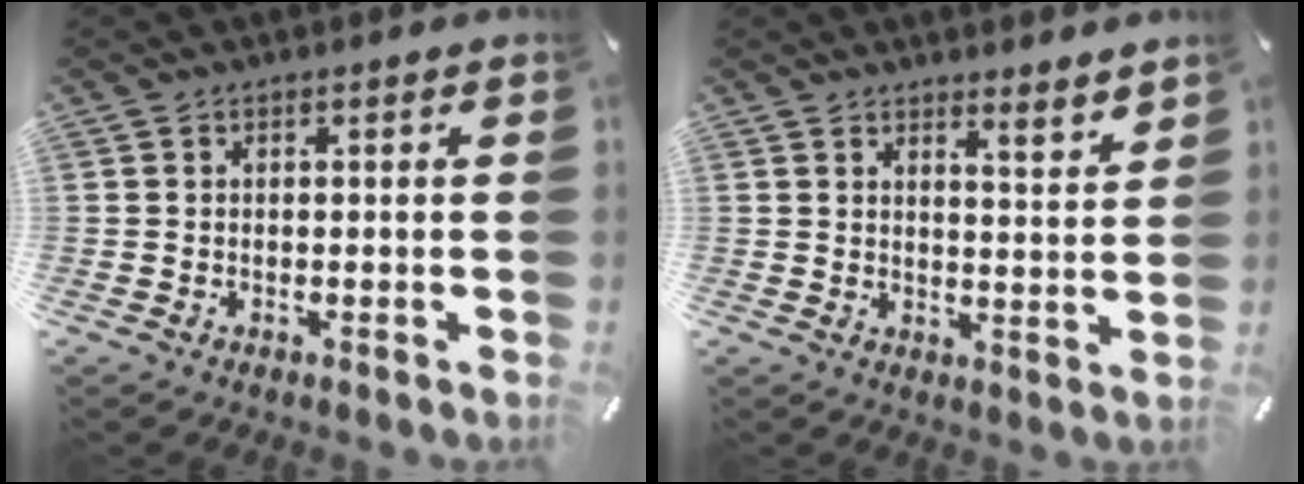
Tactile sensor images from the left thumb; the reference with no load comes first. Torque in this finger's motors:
{"motor_torque": [0.02, -0.66, 0.12, 0.08, 0.06]}